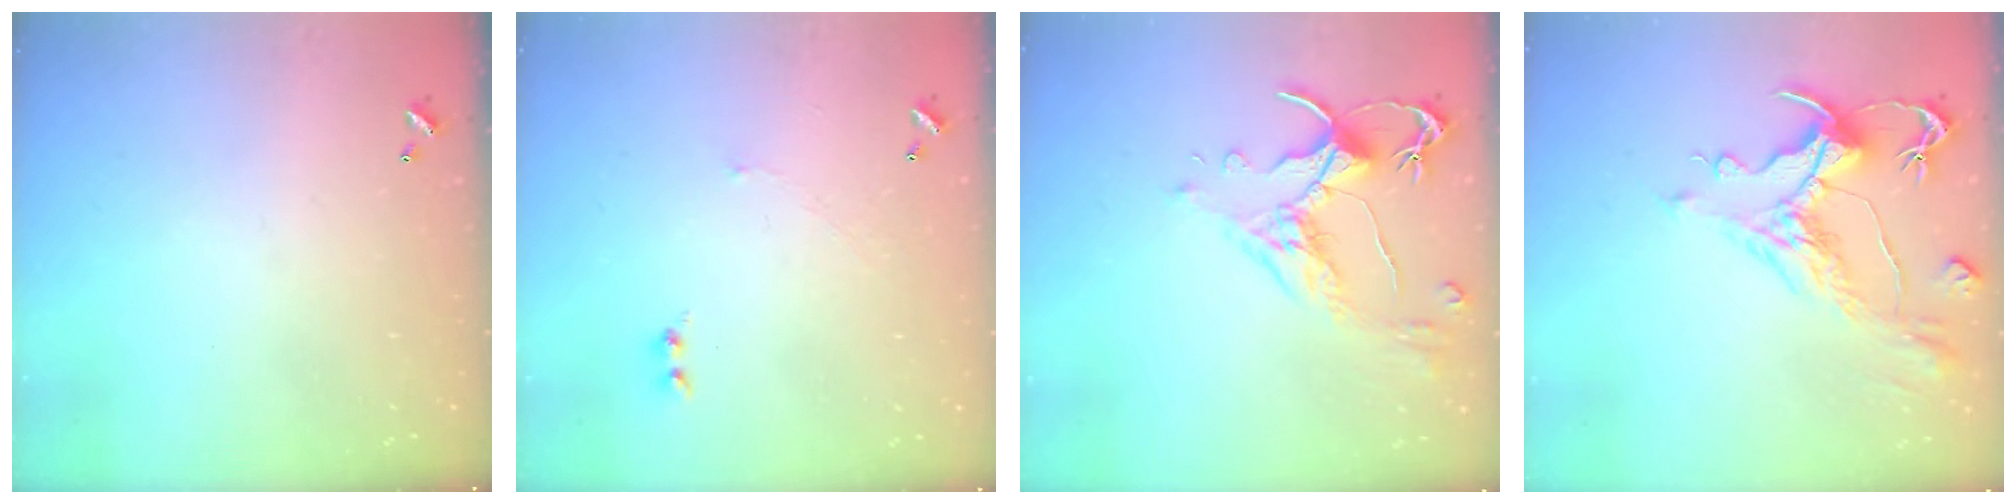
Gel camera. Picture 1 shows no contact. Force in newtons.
{"total": 2.6, "press": 2.6, "slide": 0.6}
{"total": 2.5, "press": 2.1, "slide": 1.4}
{"total": 2.6, "press": 2.1, "slide": 1.6}